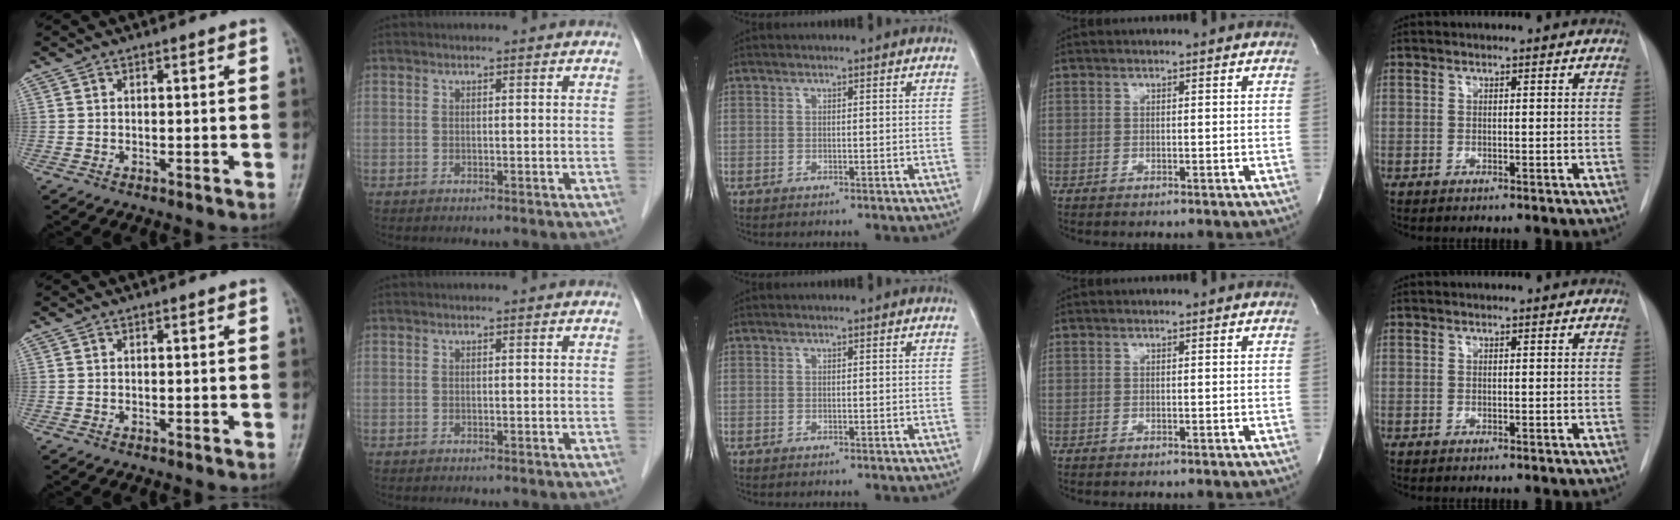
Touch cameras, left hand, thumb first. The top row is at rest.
{}